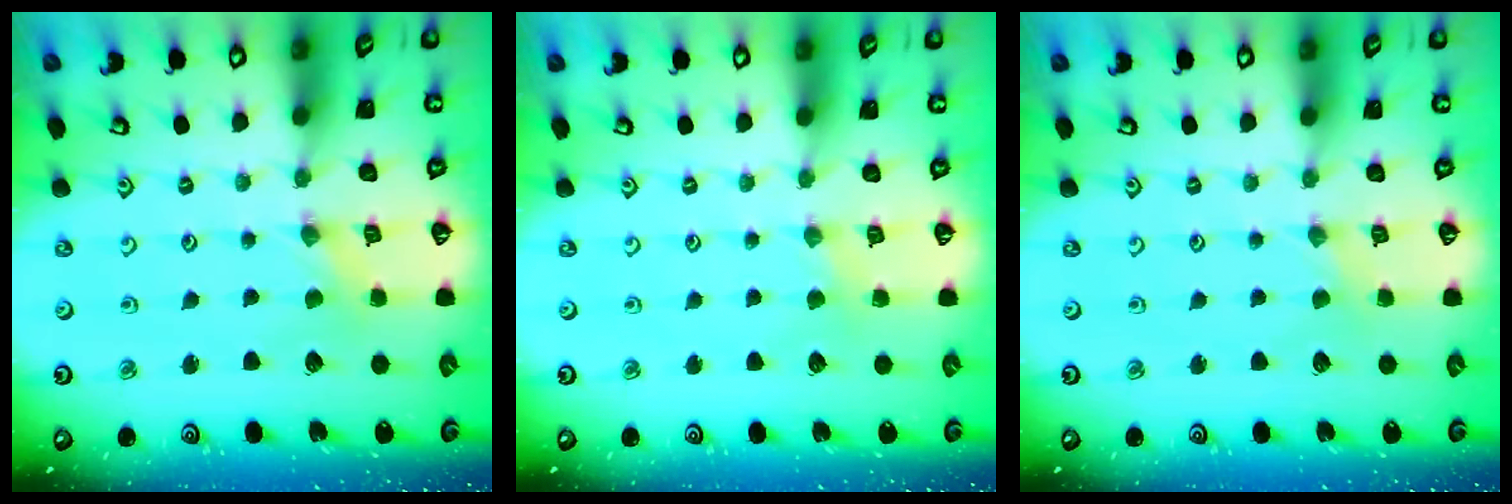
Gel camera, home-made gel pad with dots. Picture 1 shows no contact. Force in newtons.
{"total": 2.2, "press": 2.1, "slide": 0.4}
{"total": 0.6, "press": 0.6, "slide": 0.2}